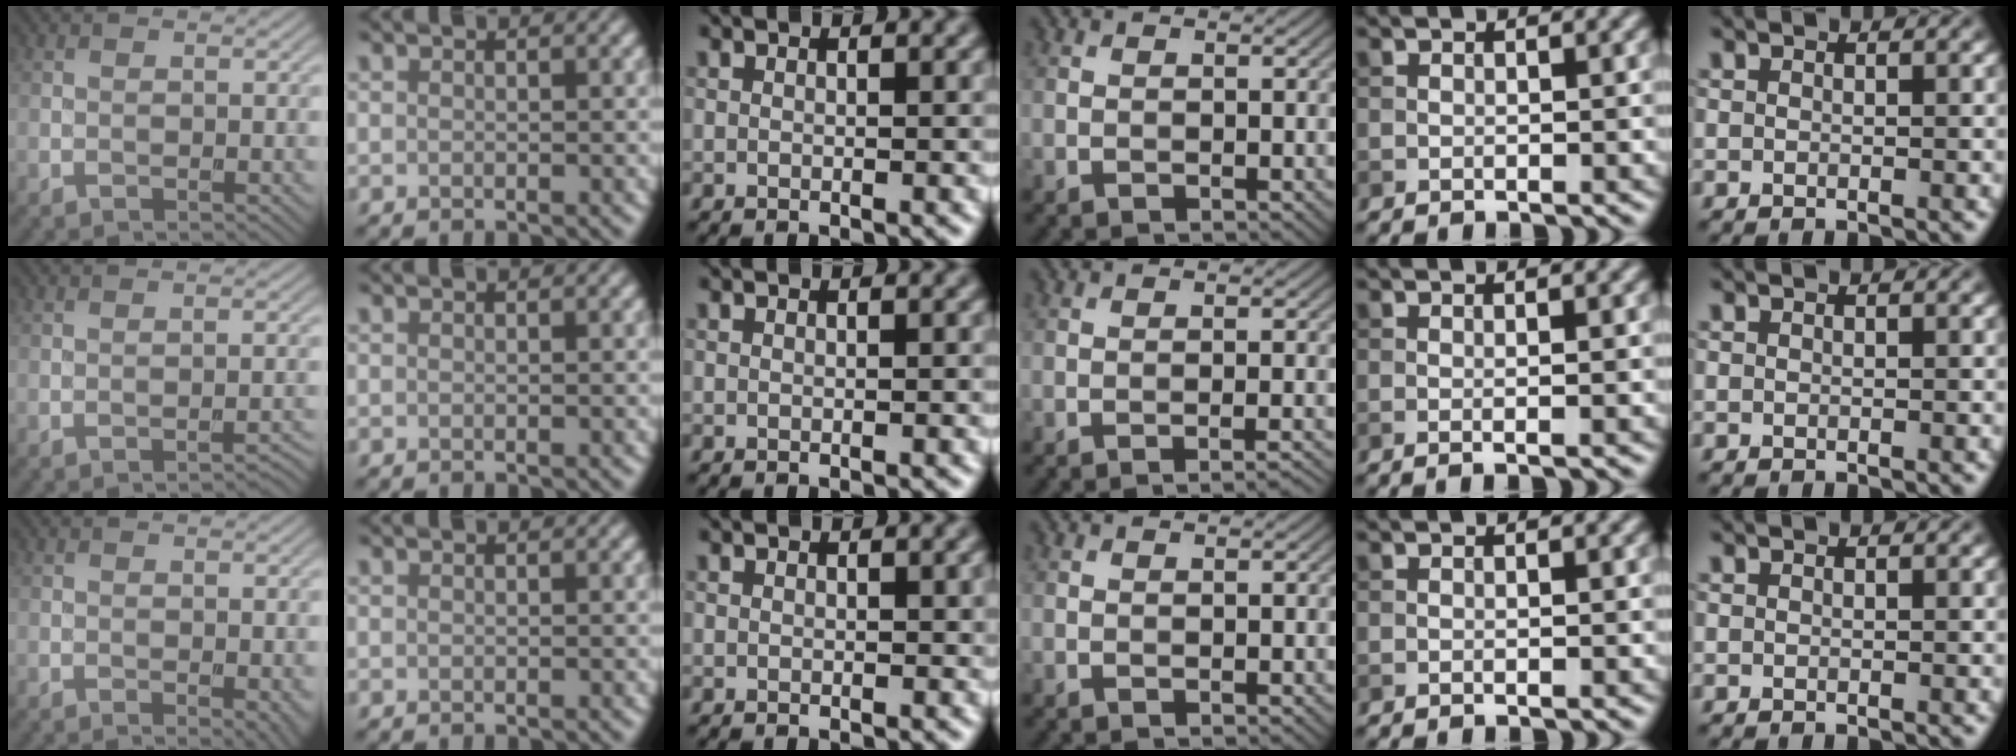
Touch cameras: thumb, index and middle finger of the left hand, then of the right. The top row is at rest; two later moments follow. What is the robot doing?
{"motion": "screw", "object": "dispenser bottle"}